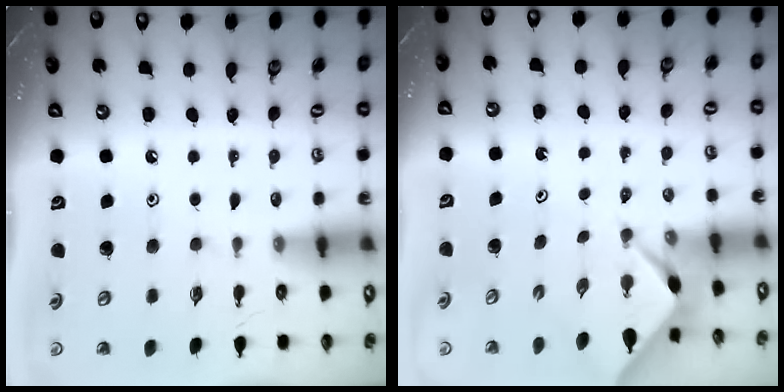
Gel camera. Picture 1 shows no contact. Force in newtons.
{"total": 2.3, "press": 2.3, "slide": 0.3}